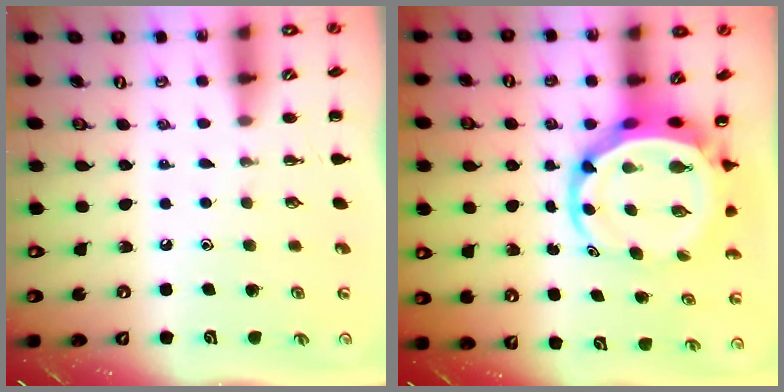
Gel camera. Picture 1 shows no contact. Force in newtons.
{"total": 8.5, "press": 8.0, "slide": 2.9}